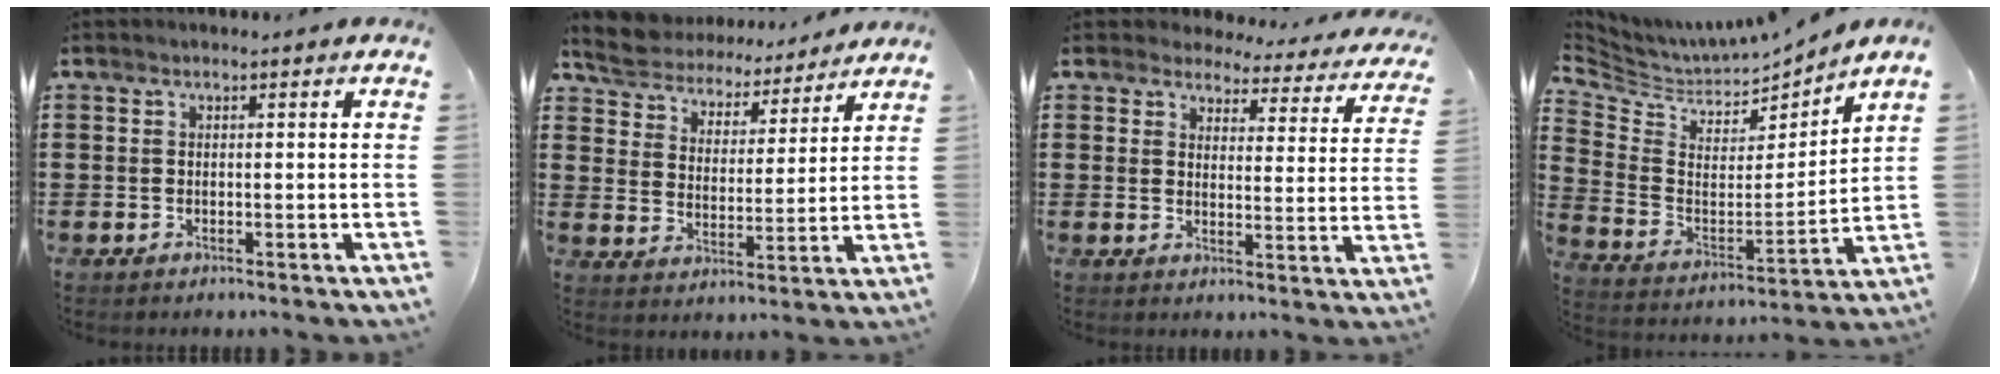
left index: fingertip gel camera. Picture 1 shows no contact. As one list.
[{"total": 6.1, "force": [6.1, 0.4, 0.0], "torque": [-0.035, -0.045, 0.104]}, {"total": 4.1, "force": [3.9, 0.9, 0.7], "torque": [-0.028, -0.027, 0.065]}, {"total": 4.9, "force": [4.4, 2.1, 0.6], "torque": [-0.045, -0.040, 0.072]}]